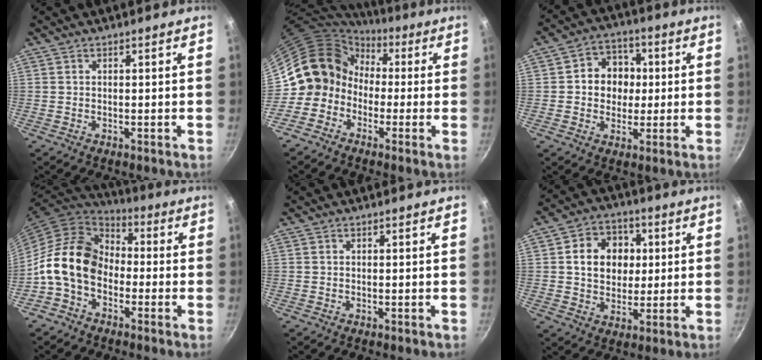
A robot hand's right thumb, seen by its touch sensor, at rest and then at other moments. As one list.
[{"total": 9.6, "force": [-0.3, 9.0, 3.4], "torque": [-0.025, 0.038, -0.029]}, {"total": 9.4, "force": [0.7, 8.2, 4.5], "torque": [-0.028, 0.008, 0.001]}, {"total": 14.0, "force": [-2.8, 10.3, 9.1], "torque": [-0.132, 0.043, -0.076]}, {"total": 0.0}, {"total": 10.6, "force": [2.3, 8.3, 6.1], "torque": [-0.068, 0.001, 0.037]}]